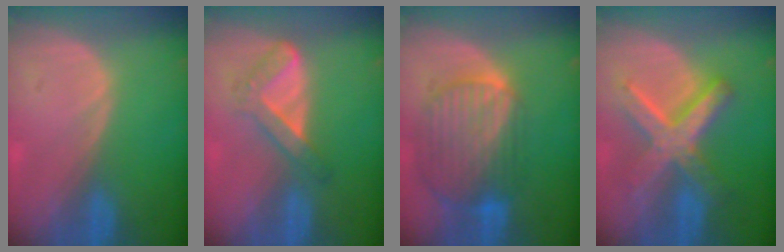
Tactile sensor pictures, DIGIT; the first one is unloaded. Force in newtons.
{"total": 5.4, "press": 4.7, "slide": 2.7}
{"total": 10.4, "press": 8.7, "slide": 5.6}
{"total": 9.0, "press": 9.0, "slide": 0.7}